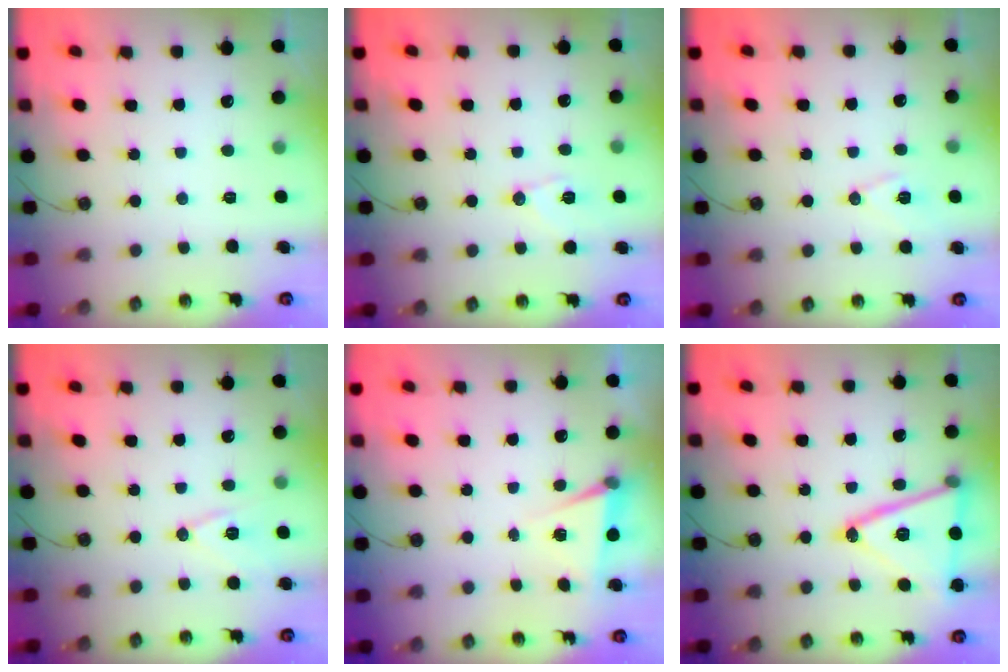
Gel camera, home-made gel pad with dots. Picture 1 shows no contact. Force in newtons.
{"total": 8.1, "press": 8.0, "slide": 0.9}
{"total": 8.9, "press": 8.2, "slide": 3.5}
{"total": 9.7, "press": 9.0, "slide": 3.5}
{"total": 5.1, "press": 2.5, "slide": 4.5}
{"total": 19.6, "press": 19.3, "slide": 3.6}